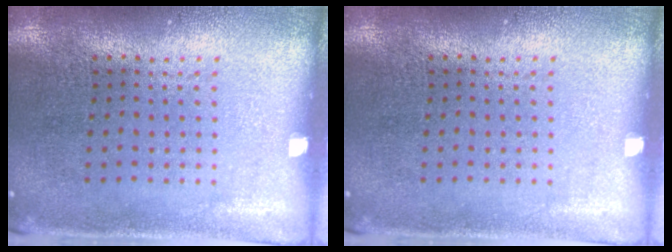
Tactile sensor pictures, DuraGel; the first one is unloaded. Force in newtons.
{"total": 0.0}